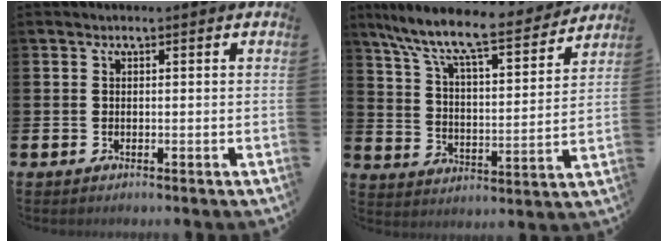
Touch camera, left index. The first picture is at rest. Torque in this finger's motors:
{"motor_torque": [1.08, -1.06, 1.05, 0.21]}